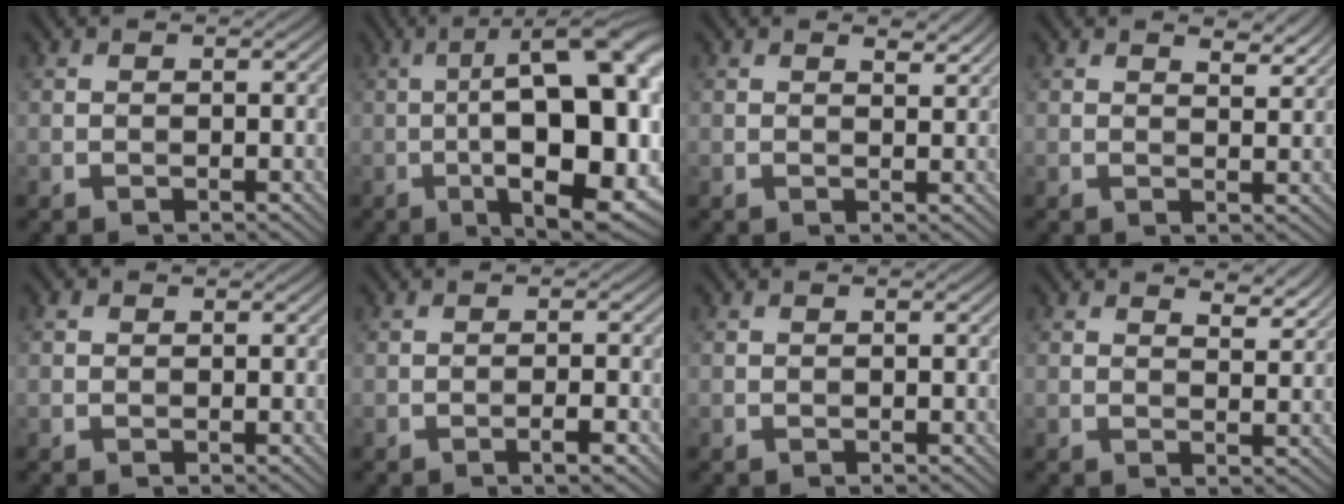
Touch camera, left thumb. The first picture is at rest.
{"total": 19.1, "force": [-2.0, 6.5, 17.8], "torque": [-0.250, 0.010, -0.029]}
{"total": 1.8, "force": [1.4, 0.4, 1.1], "torque": [-0.020, -0.006, 0.028]}
{"total": 3.0, "force": [2.4, 0.8, 1.7], "torque": [-0.031, -0.005, 0.044]}
{"total": 0.8, "force": [0.3, 0.7, 0.4], "torque": [-0.007, 0.002, 0.004]}
{"total": 1.7, "force": [-1.1, -0.1, 1.3], "torque": [-0.025, 0.008, -0.017]}
{"total": 0.0}
{"total": 3.9, "force": [3.1, 1.1, 2.0], "torque": [-0.036, -0.005, 0.053]}